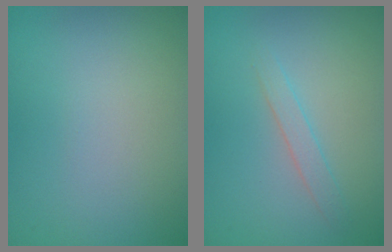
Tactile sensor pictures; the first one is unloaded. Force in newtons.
{"total": 1.3, "press": 1.3, "slide": 0.0}